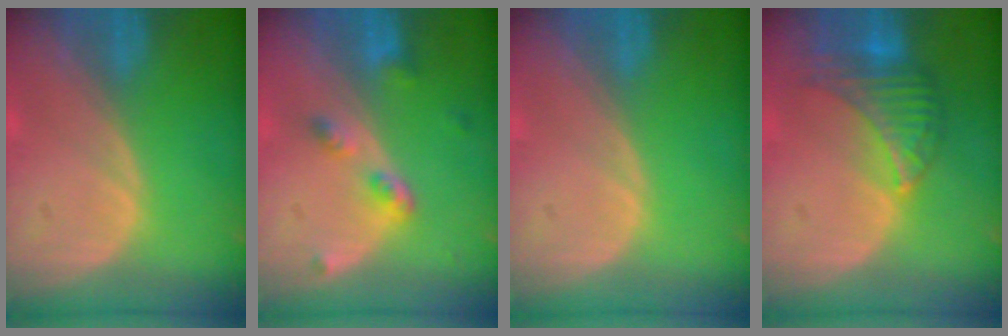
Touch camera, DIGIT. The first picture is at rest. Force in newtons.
{"total": 4.3, "press": 4.0, "slide": 1.6}
{"total": 0.0}
{"total": 7.6, "press": 7.0, "slide": 2.9}